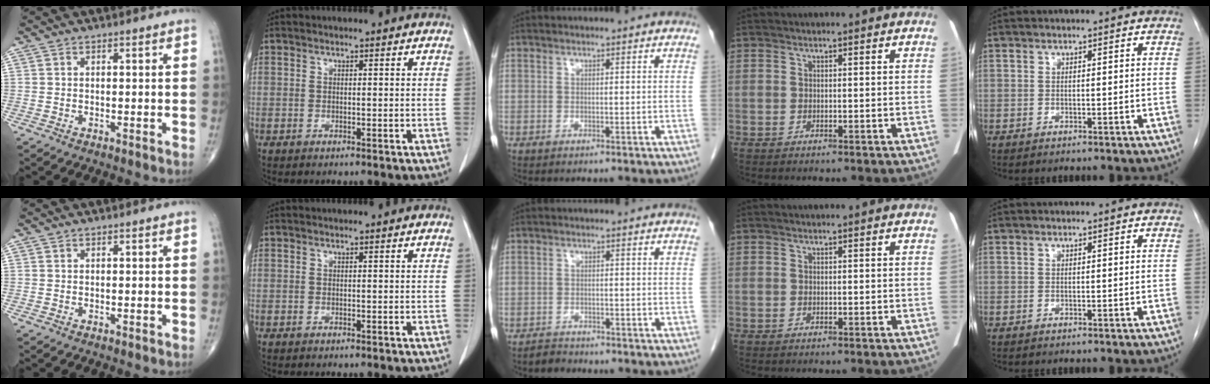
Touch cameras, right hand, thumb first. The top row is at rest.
{"middle": {"total": 1.5, "force": [-1.4, 0.4, -0.3], "torque": [-0.003, -0.004, -0.026]}}